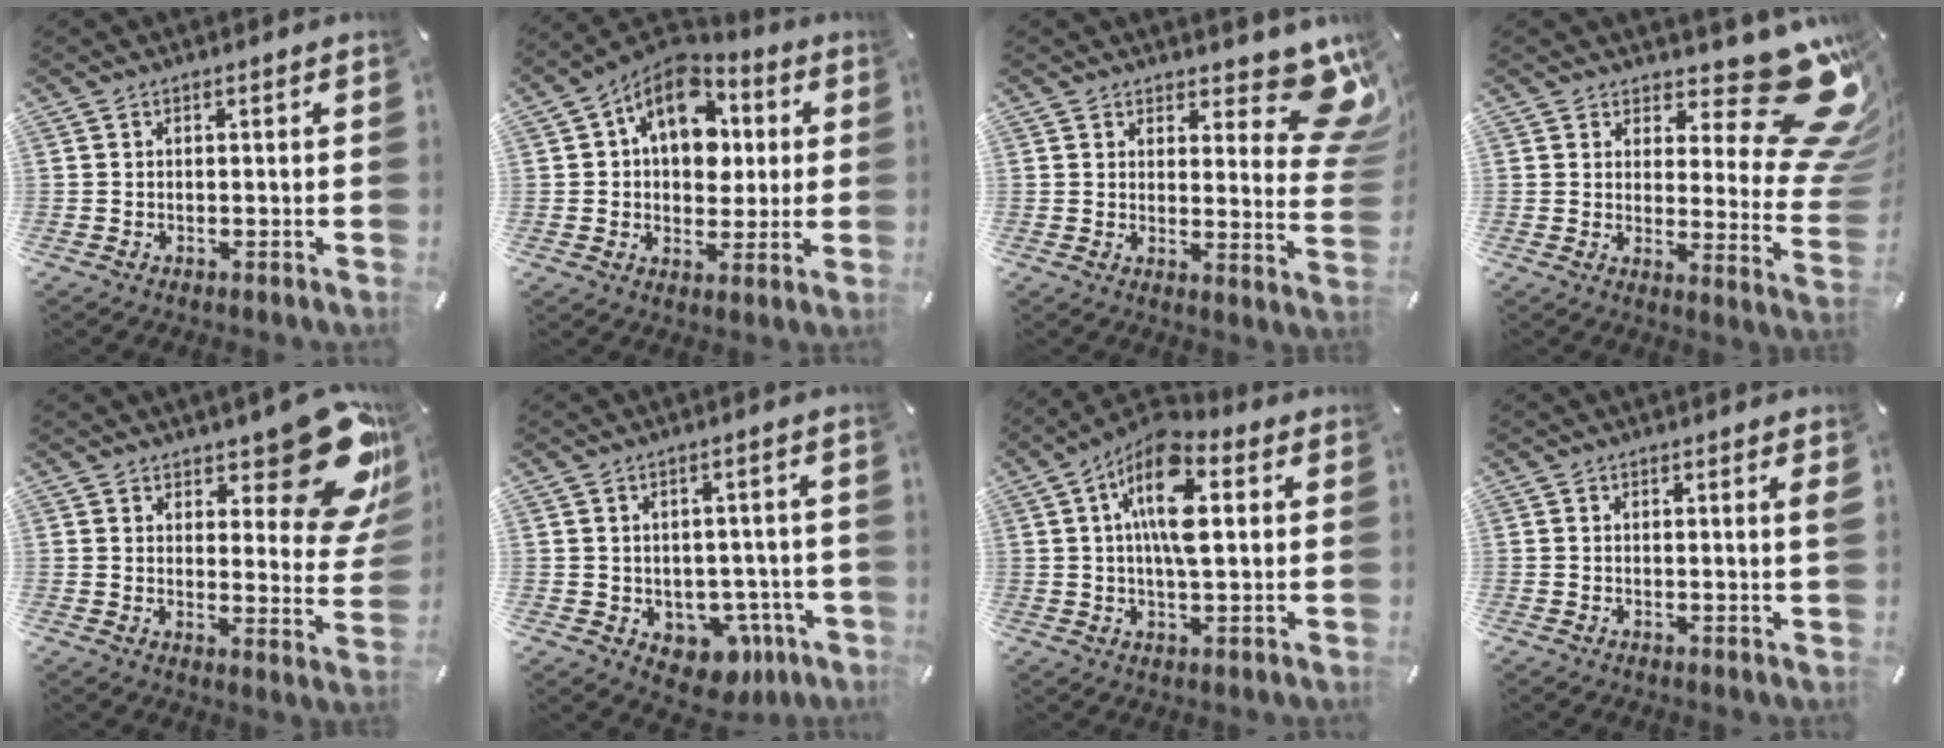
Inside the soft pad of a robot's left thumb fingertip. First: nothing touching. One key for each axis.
{"total": 14.2, "fx": 5.1, "fy": 10.3, "fz": 8.5, "tx": -0.141, "ty": -0.024, "tz": 0.093}
{"total": 13.1, "fx": 7.9, "fy": 6.1, "fz": 8.6, "tx": -0.089, "ty": -0.065, "tz": 0.140}
{"total": 19.1, "fx": 11.2, "fy": 7.4, "fz": 13.6, "tx": -0.155, "ty": -0.095, "tz": 0.183}
{"total": 18.4, "fx": 12.5, "fy": 7.5, "fz": 11.3, "tx": -0.116, "ty": -0.109, "tz": 0.210}
{"total": 7.5, "fx": -2.7, "fy": 6.0, "fz": 3.8, "tx": -0.034, "ty": 0.009, "tz": -0.038}
{"total": 13.6, "fx": 3.3, "fy": 6.1, "fz": 11.8, "tx": -0.216, "ty": -0.005, "tz": 0.054}
{"total": 1.6, "fx": 0.6, "fy": 0.1, "fz": 1.4, "tx": -0.022, "ty": -0.003, "tz": 0.008}